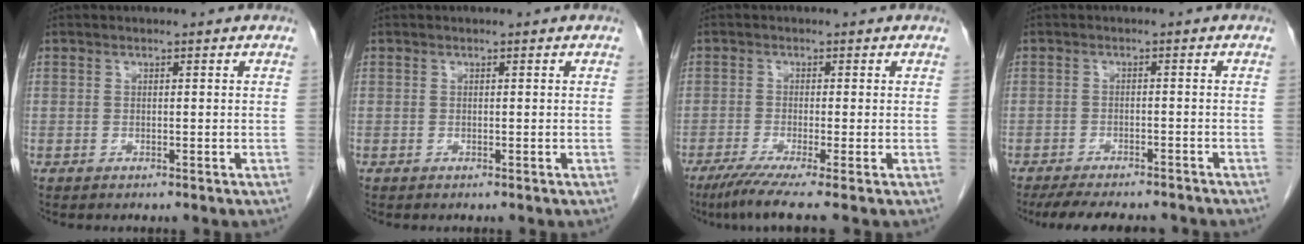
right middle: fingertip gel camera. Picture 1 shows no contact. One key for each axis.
{"total": 0.0}
{"total": 5.9, "fx": -4.2, "fy": -0.9, "fz": 4.1, "tx": -0.065, "ty": -0.020, "tz": -0.074}
{"total": 11.2, "fx": -10.0, "fy": 2.6, "fz": 4.5, "tx": -0.072, "ty": -0.005, "tz": -0.133}